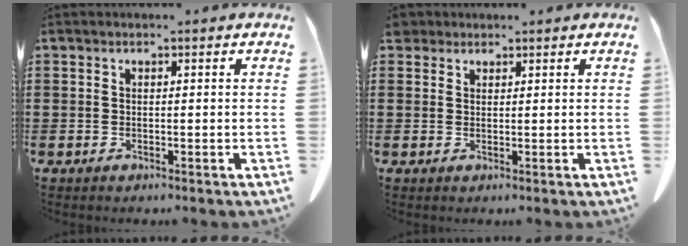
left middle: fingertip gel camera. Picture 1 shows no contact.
{"total": 2.0, "force": [1.7, 1.0, 0.4], "torque": [-0.015, 0.008, 0.034]}